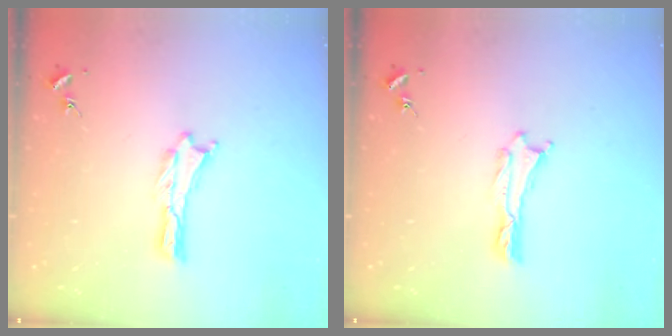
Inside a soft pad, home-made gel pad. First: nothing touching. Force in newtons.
{"total": 0.0}